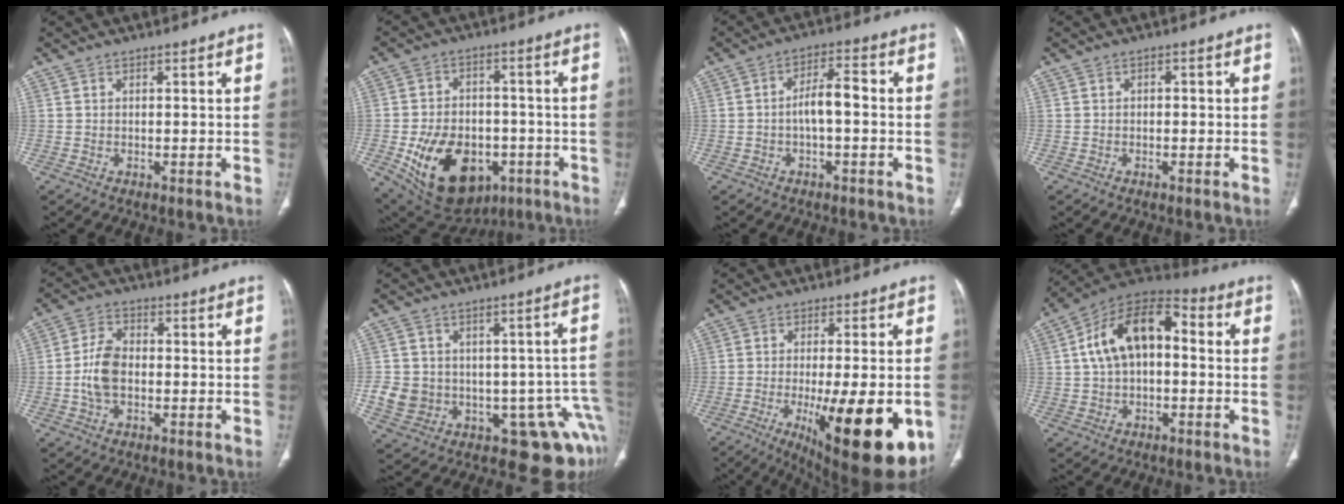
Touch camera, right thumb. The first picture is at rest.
{"total": 19.0, "force": [-6.2, 12.9, 12.5], "torque": [-0.184, 0.015, -0.075]}
{"total": 5.9, "force": [-0.9, 2.5, 5.3], "torque": [-0.088, 0.029, -0.019]}
{"total": 1.0, "force": [-0.2, 0.8, 0.6], "torque": [-0.002, 0.004, -0.007]}
{"total": 7.3, "force": [-1.0, 4.6, 5.5], "torque": [-0.109, 0.014, -0.024]}
{"total": 18.8, "force": [-5.2, 13.5, 12.1], "torque": [-0.148, 0.057, -0.042]}
{"total": 20.7, "force": [-6.1, 5.8, 18.9], "torque": [-0.235, -0.023, -0.069]}
{"total": 15.4, "force": [1.4, 9.2, 12.3], "torque": [-0.195, 0.045, 0.012]}